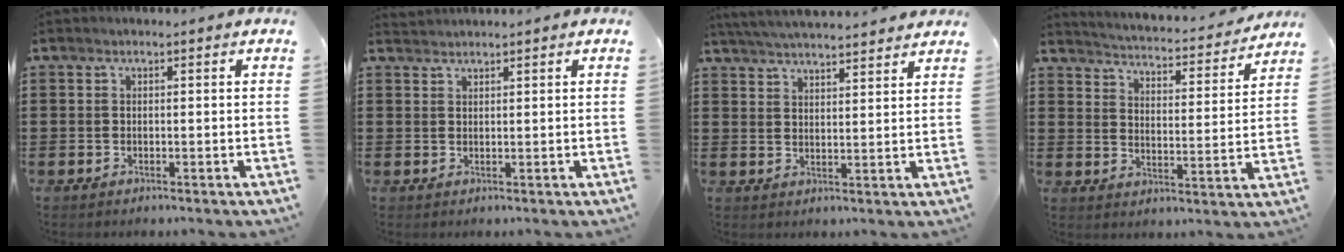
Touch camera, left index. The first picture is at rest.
{"total": 1.2, "force": [1.2, 0.1, 0.0], "torque": [-0.003, -0.001, 0.024]}
{"total": 4.4, "force": [4.3, -0.3, 0.7], "torque": [-0.028, -0.021, 0.077]}
{"total": 3.2, "force": [3.2, -0.3, 0.3], "torque": [-0.029, -0.035, 0.045]}